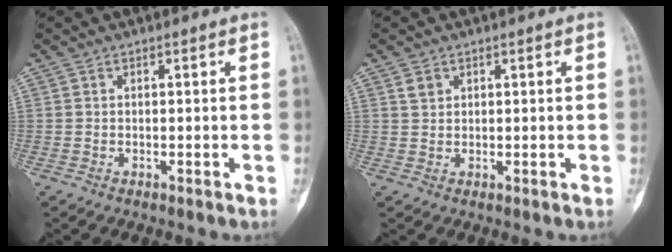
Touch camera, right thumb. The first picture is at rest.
{"total": 1.8, "force": [1.0, 1.3, 0.7], "torque": [-0.004, -0.002, 0.020]}